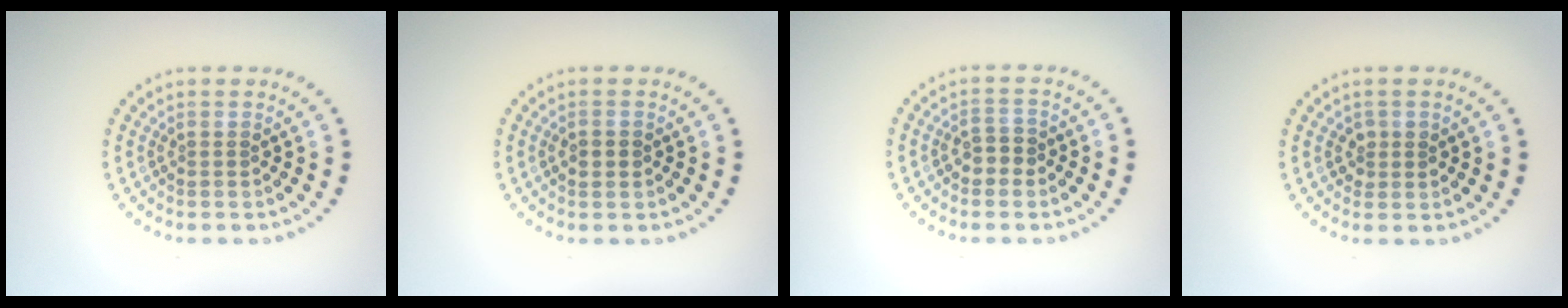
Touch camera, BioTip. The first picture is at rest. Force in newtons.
{"total": 1.8, "press": 1.8, "slide": 0.1}
{"total": 1.8, "press": 1.7, "slide": 0.6}
{"total": 1.2, "press": 1.1, "slide": 0.3}